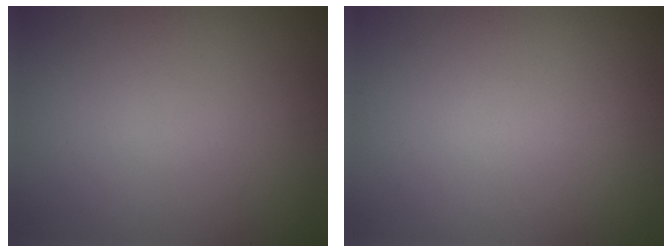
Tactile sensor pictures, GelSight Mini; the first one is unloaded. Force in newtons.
{"total": 0.0}